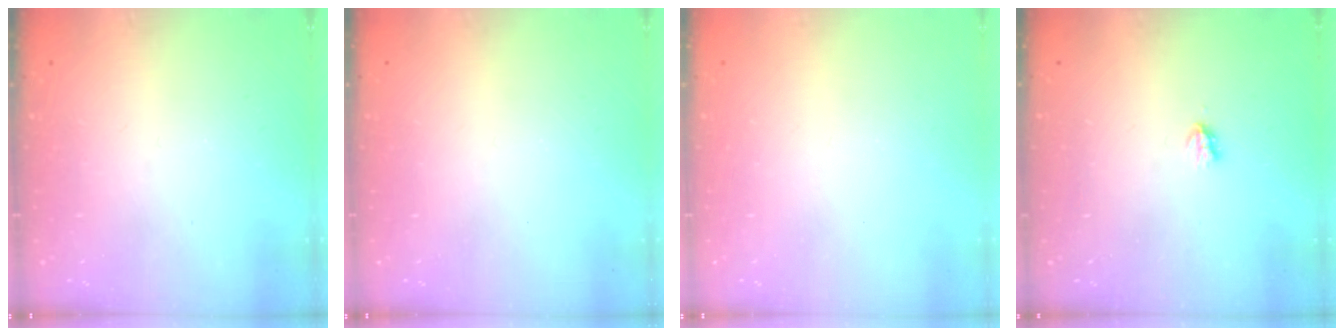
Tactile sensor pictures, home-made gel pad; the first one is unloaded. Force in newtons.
{"total": 0.0}
{"total": 0.0}
{"total": 1.7, "press": 1.7, "slide": 0.3}